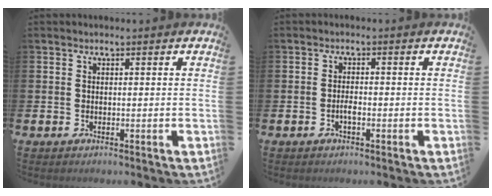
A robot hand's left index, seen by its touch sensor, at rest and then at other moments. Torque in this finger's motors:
{"motor_torque": [0.32, 0.16, 0.02, 0.01]}